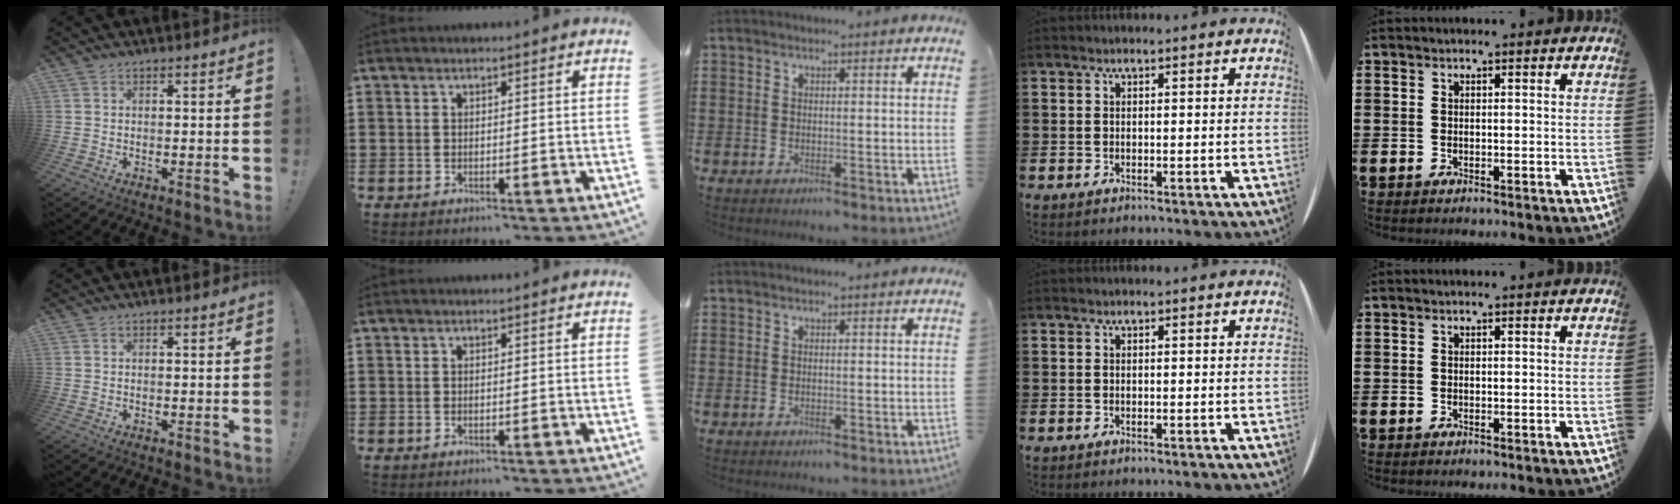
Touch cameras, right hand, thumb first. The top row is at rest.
{}